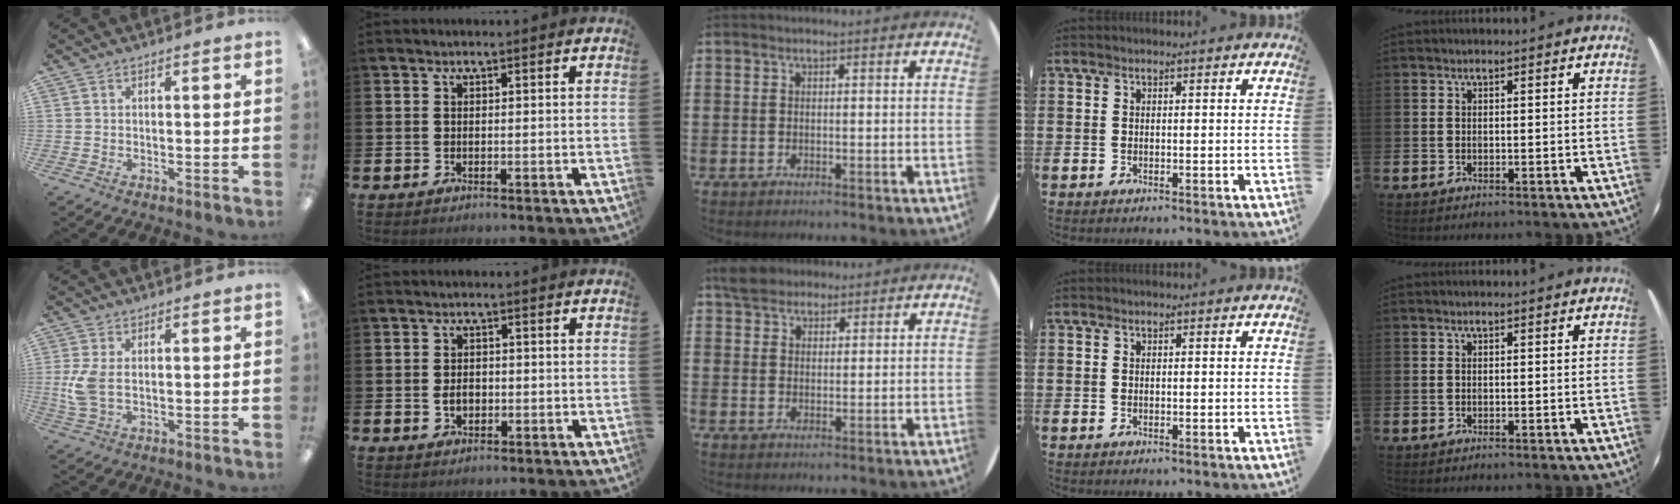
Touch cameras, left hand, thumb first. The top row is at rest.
{"thumb": {"total": 6.7, "force": [0.2, 3.5, 5.8], "torque": [-0.136, -0.001, -0.001]}, "index": {"total": 2.2, "force": [-0.3, 1.6, 1.5], "torque": [-0.017, 0.002, -0.011]}, "middle": {"total": 3.8, "force": [3.3, 1.6, 0.7], "torque": [-0.015, 0.000, 0.064]}}